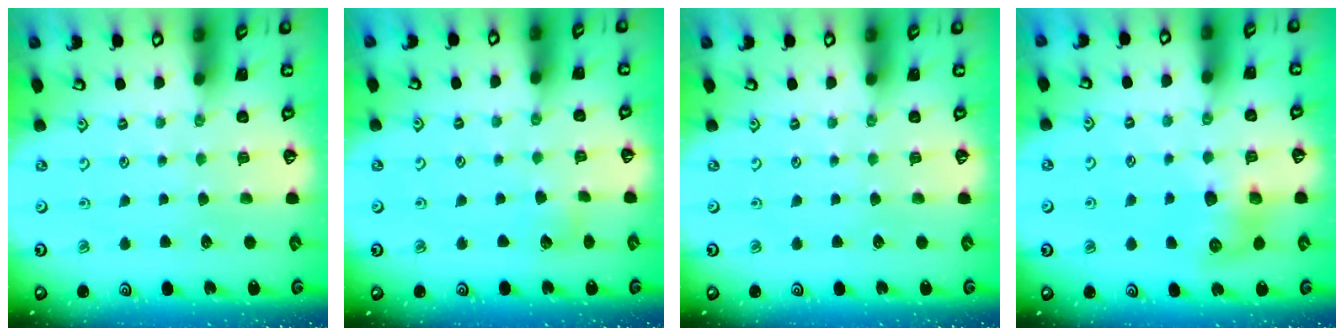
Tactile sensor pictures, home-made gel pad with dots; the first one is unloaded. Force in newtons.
{"total": 3.1, "press": 3.0, "slide": 0.5}
{"total": 0.0}
{"total": 8.4, "press": 8.3, "slide": 1.2}